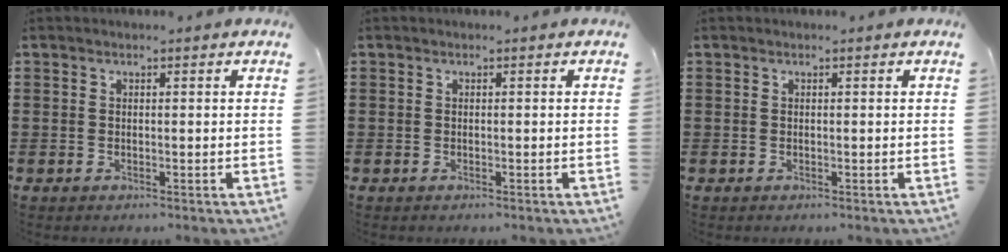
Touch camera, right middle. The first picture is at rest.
{"total": 0.0}
{"total": 0.0}